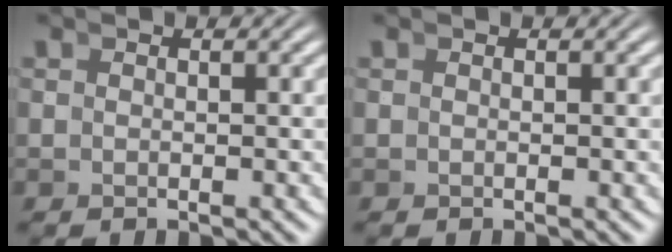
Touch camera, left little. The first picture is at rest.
{"total": 0.0}